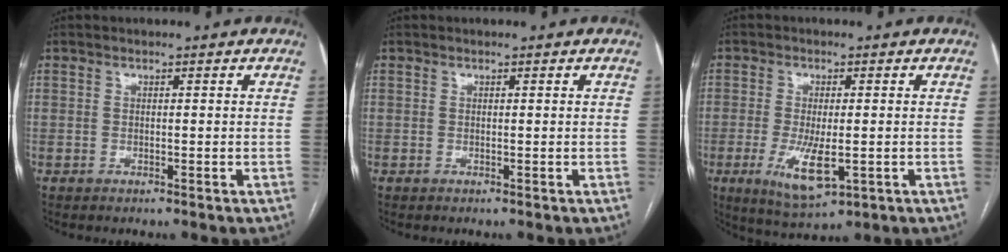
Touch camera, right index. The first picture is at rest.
{"total": 0.0}
{"total": 7.6, "force": [-2.0, 2.5, 6.9], "torque": [-0.135, -0.018, -0.022]}